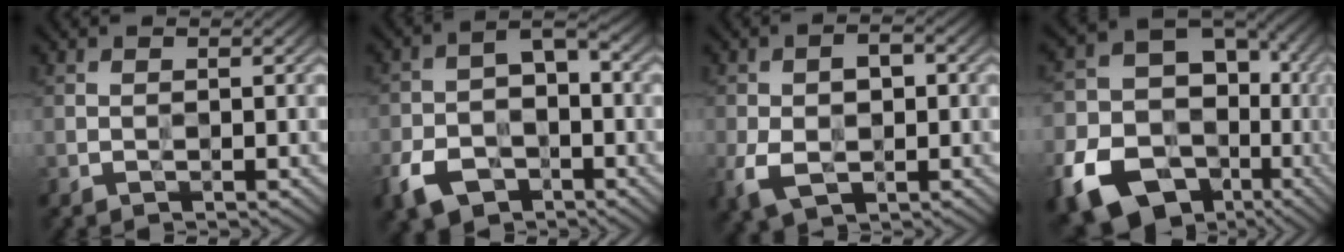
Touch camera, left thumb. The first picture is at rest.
{"total": 8.4, "force": [-4.0, 5.2, 5.2], "torque": [-0.101, -0.010, -0.081]}
{"total": 7.0, "force": [-1.4, 4.4, 5.2], "torque": [-0.110, -0.014, -0.026]}
{"total": 17.3, "force": [-6.2, 13.4, 8.9], "torque": [-0.196, -0.035, -0.096]}